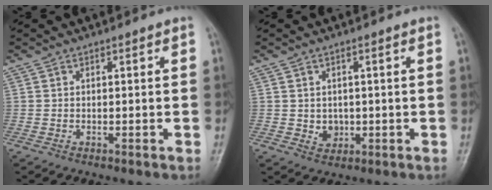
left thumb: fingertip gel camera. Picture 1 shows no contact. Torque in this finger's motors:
{"motor_torque": [-0.04, 0.01, 0.11, -0.10, 0.00]}